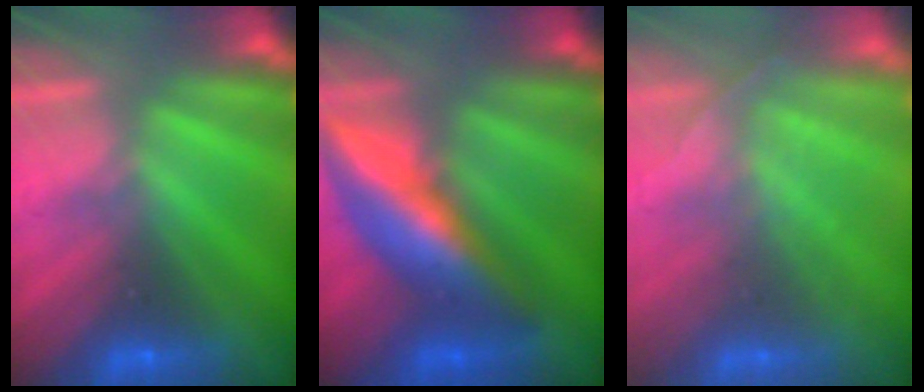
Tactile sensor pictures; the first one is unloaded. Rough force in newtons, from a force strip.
{"total": 13.7}
{"total": 1.7}